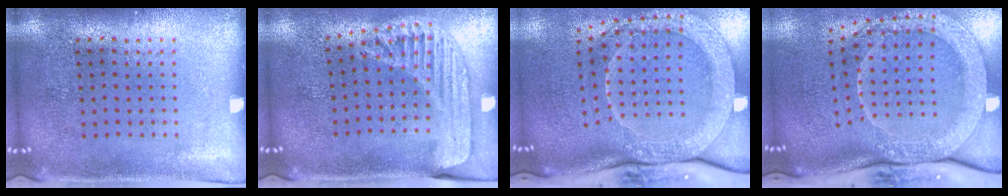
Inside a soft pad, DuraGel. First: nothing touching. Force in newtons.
{"total": 1.5, "press": 1.5, "slide": 0.3}
{"total": 3.0, "press": 2.3, "slide": 1.9}
{"total": 3.0, "press": 2.3, "slide": 1.9}